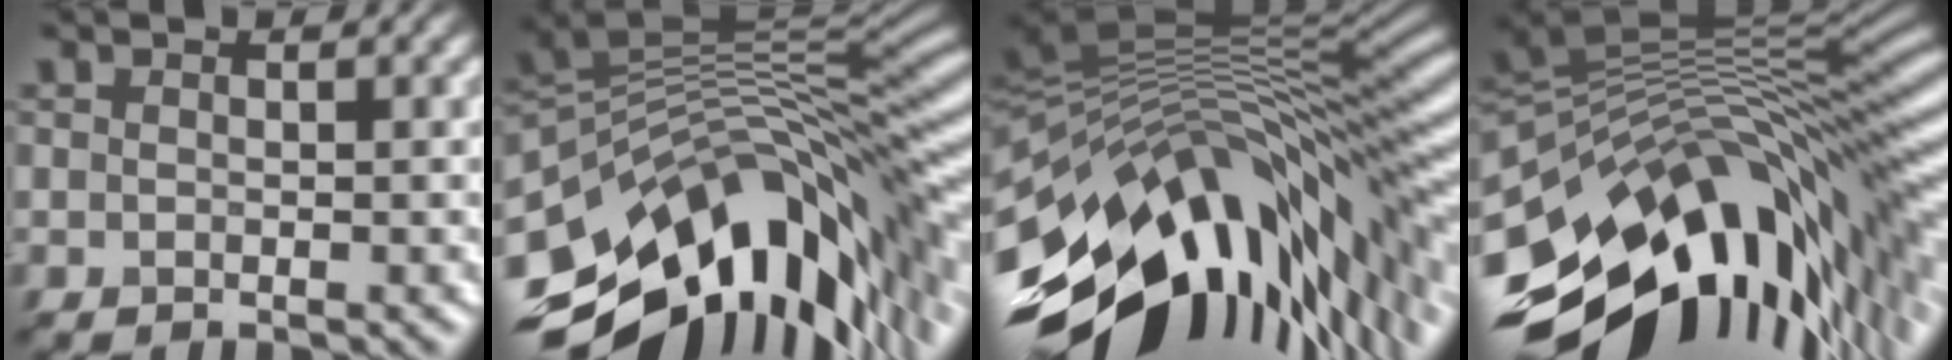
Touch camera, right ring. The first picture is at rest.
{"total": 14.2, "force": [-4.3, 6.8, 11.7], "torque": [-0.187, 0.009, -0.077]}
{"total": 16.5, "force": [-4.0, 6.2, 14.8], "torque": [-0.226, 0.014, -0.087]}
{"total": 15.4, "force": [-3.8, 6.8, 13.3], "torque": [-0.209, 0.011, -0.079]}